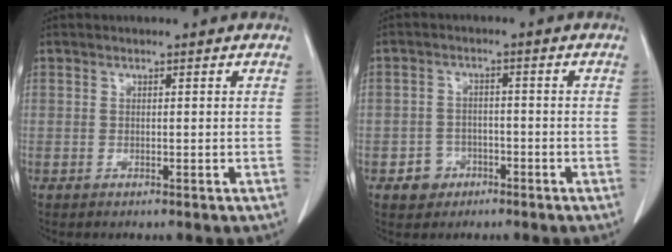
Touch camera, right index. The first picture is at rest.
{"total": 3.6, "force": [-1.9, 3.1, 0.6], "torque": [-0.004, 0.013, -0.026]}